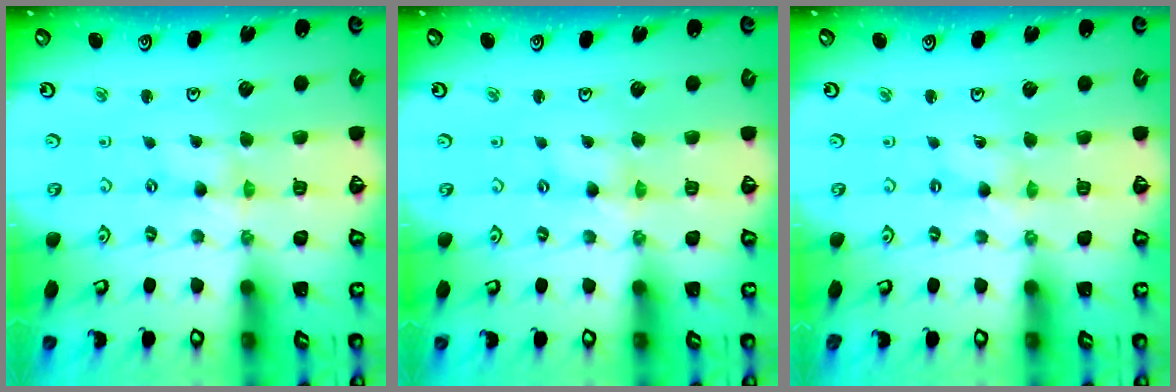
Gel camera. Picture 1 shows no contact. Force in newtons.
{"total": 1.4, "press": 1.4, "slide": 0.2}
{"total": 0.0}